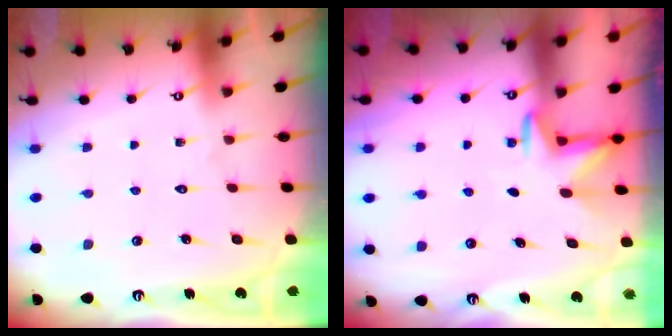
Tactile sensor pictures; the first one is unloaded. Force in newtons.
{"total": 3.0, "press": 3.0, "slide": 0.4}